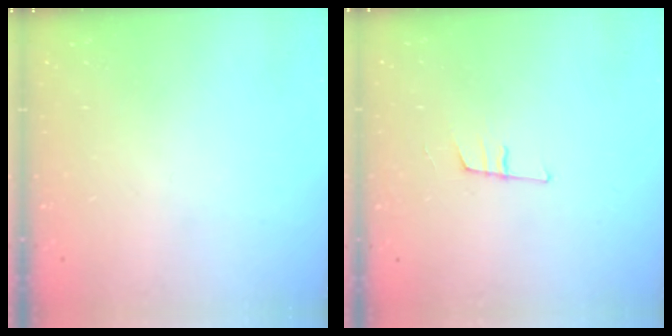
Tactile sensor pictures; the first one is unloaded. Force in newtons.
{"total": 7.6, "press": 7.0, "slide": 3.0}